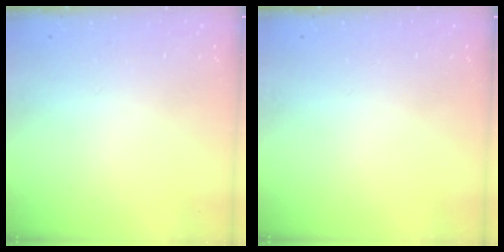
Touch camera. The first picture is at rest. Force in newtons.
{"total": 0.0}